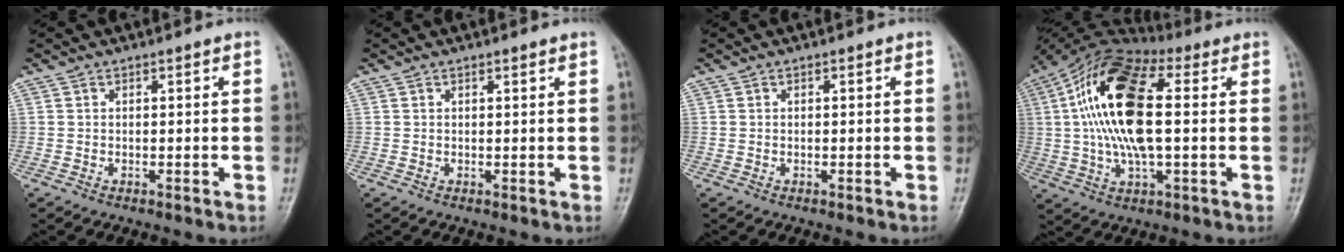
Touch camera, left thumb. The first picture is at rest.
{"total": 0.6, "force": [0.5, 0.0, 0.3], "torque": [-0.007, -0.002, 0.008]}
{"total": 0.0}
{"total": 18.8, "force": [2.2, 8.0, 16.9], "torque": [-0.333, 0.024, 0.033]}